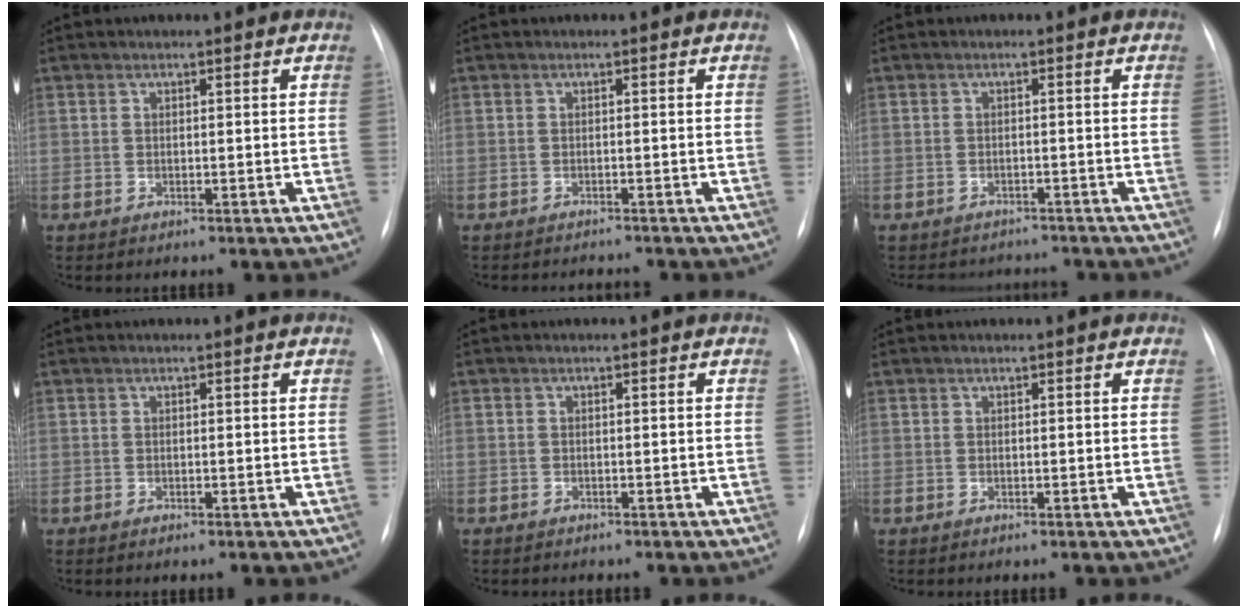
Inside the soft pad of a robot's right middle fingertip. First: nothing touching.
{"total": 2.9, "force": [-2.8, 0.0, 0.4], "torque": [0.002, -0.006, -0.035]}
{"total": 5.7, "force": [-5.4, 1.9, 0.6], "torque": [-0.004, 0.001, -0.064]}
{"total": 0.8, "force": [-0.6, 0.2, 0.6], "torque": [-0.008, -0.002, -0.005]}
{"total": 0.9, "force": [-0.6, 0.7, 0.1], "torque": [-0.007, 0.003, -0.009]}
{"total": 0.0}